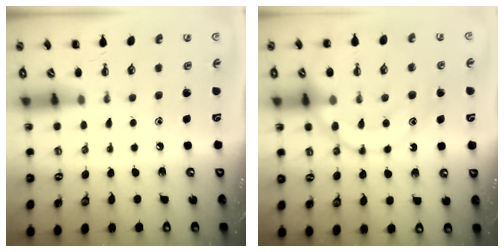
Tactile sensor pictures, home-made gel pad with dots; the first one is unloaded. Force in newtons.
{"total": 18.2, "press": 18.1, "slide": 2.0}